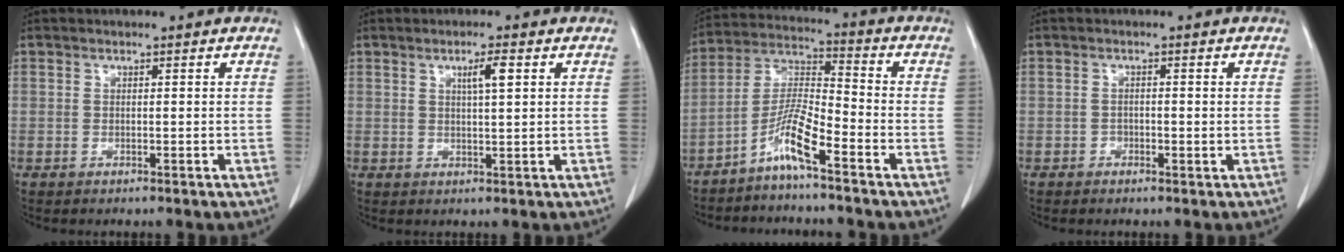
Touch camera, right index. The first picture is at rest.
{"total": 2.9, "force": [1.2, 0.1, 2.6], "torque": [-0.039, 0.002, 0.017]}
{"total": 7.5, "force": [-5.0, 0.2, 5.6], "torque": [-0.119, 0.000, -0.104]}
{"total": 0.7, "force": [-0.5, 0.5, 0.2], "torque": [0.001, 0.003, -0.009]}